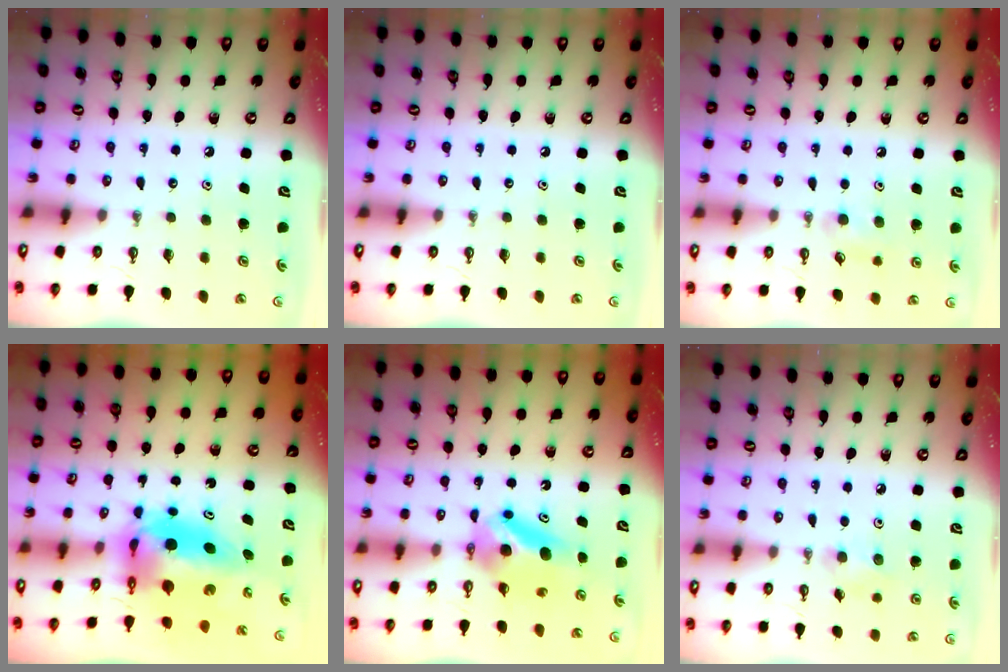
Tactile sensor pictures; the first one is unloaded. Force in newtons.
{"total": 0.0}
{"total": 6.1, "press": 6.0, "slide": 1.4}
{"total": 9.9, "press": 8.7, "slide": 4.6}
{"total": 8.3, "press": 5.9, "slide": 5.9}
{"total": 5.7, "press": 5.4, "slide": 1.8}